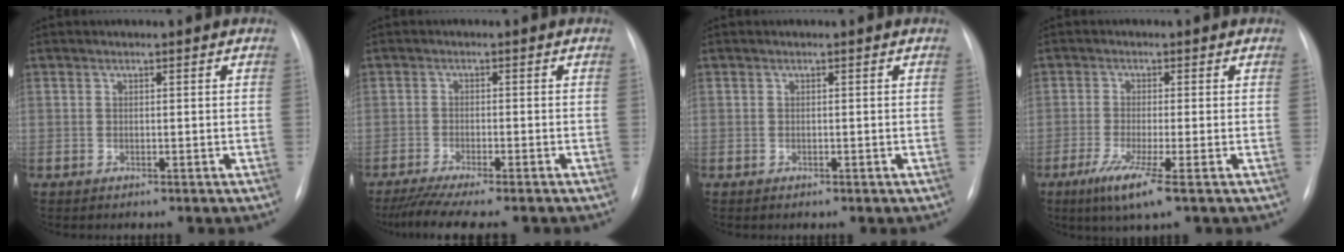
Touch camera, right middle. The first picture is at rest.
{"total": 9.3, "force": [-7.9, 0.4, 5.0], "torque": [-0.069, -0.019, -0.121]}
{"total": 0.0}
{"total": 6.0, "force": [-3.1, -0.1, 5.1], "torque": [-0.099, -0.022, -0.059]}